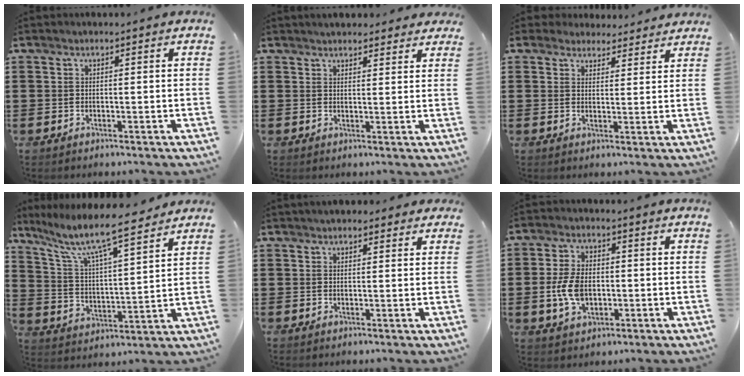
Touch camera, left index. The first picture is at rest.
{"total": 2.7, "force": [2.6, 0.8, 0.2], "torque": [-0.002, -0.005, 0.048]}
{"total": 3.6, "force": [3.4, 1.3, 0.2], "torque": [-0.009, -0.007, 0.064]}
{"total": 7.8, "force": [6.5, 0.5, 4.2], "torque": [-0.108, -0.043, 0.104]}
{"total": 2.3, "force": [1.9, 1.1, 0.6], "torque": [-0.009, 0.004, 0.034]}
{"total": 6.7, "force": [-0.8, 4.2, 5.2], "torque": [-0.130, -0.001, -0.022]}